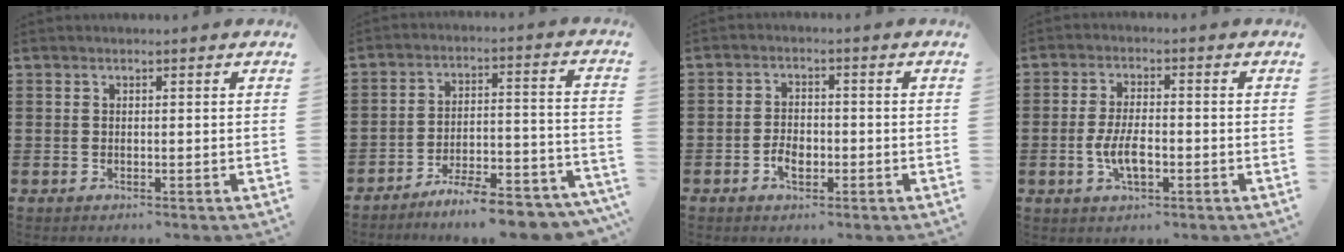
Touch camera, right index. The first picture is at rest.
{"total": 8.2, "force": [-7.5, 0.4, 3.1], "torque": [-0.037, 0.019, -0.140]}
{"total": 3.2, "force": [-1.3, 2.0, 2.1], "torque": [-0.031, 0.000, -0.024]}
{"total": 5.3, "force": [-1.3, 2.3, 4.6], "torque": [-0.106, -0.002, -0.030]}